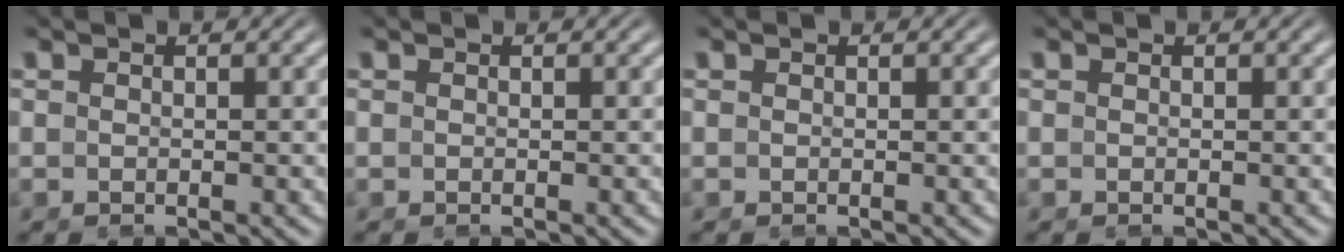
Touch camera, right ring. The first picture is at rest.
{"total": 0.0}
{"total": 0.0}
{"total": 0.0}